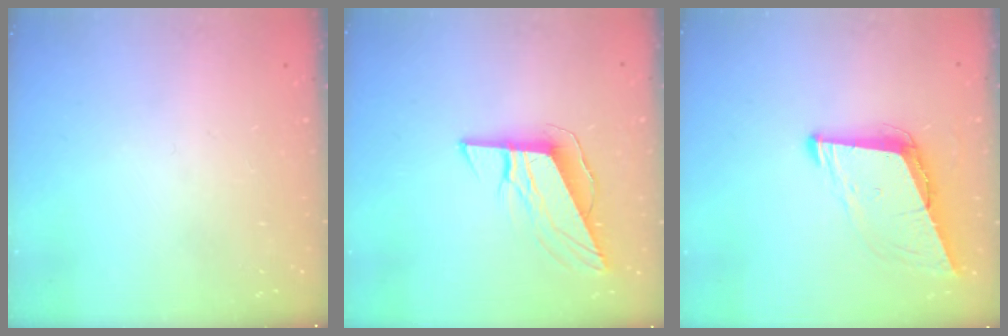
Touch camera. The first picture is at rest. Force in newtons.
{"total": 10.0, "press": 9.7, "slide": 2.5}
{"total": 9.0, "press": 8.1, "slide": 3.8}